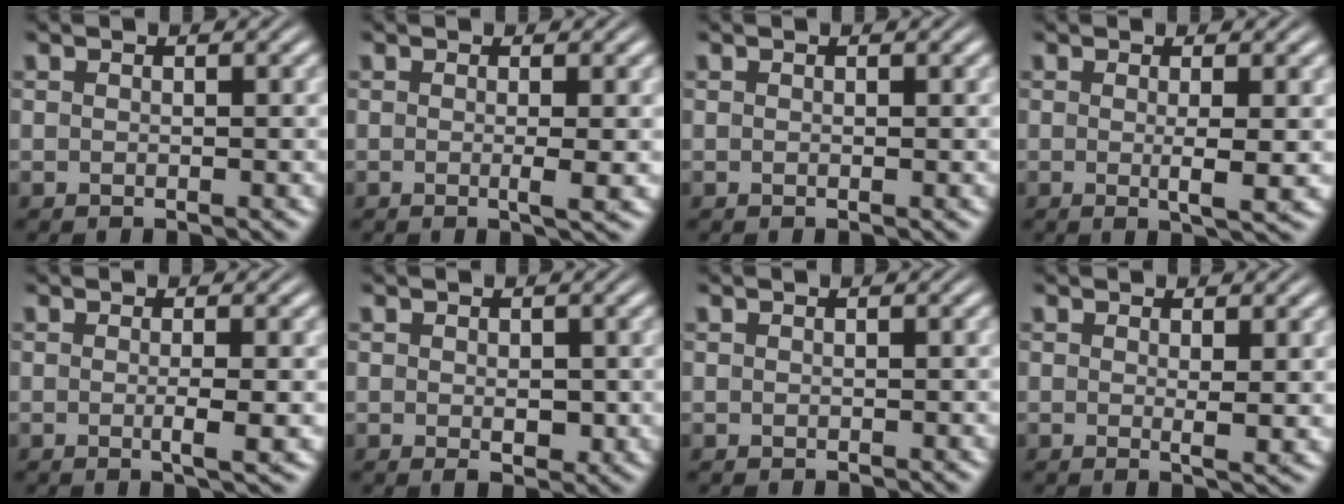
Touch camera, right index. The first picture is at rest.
{"total": 1.5, "force": [0.0, -0.2, 1.5], "torque": [-0.025, -0.004, -0.003]}
{"total": 0.0}
{"total": 2.5, "force": [0.1, -0.1, 2.5], "torque": [-0.044, -0.011, 0.002]}
{"total": 1.9, "force": [-0.2, -0.1, 1.9], "torque": [-0.032, -0.004, -0.007]}
{"total": 1.6, "force": [-0.3, 0.9, 1.3], "torque": [-0.023, -0.015, 0.003]}
{"total": 0.0}
{"total": 1.5, "force": [0.5, -0.1, 1.4], "torque": [-0.024, -0.011, 0.008]}